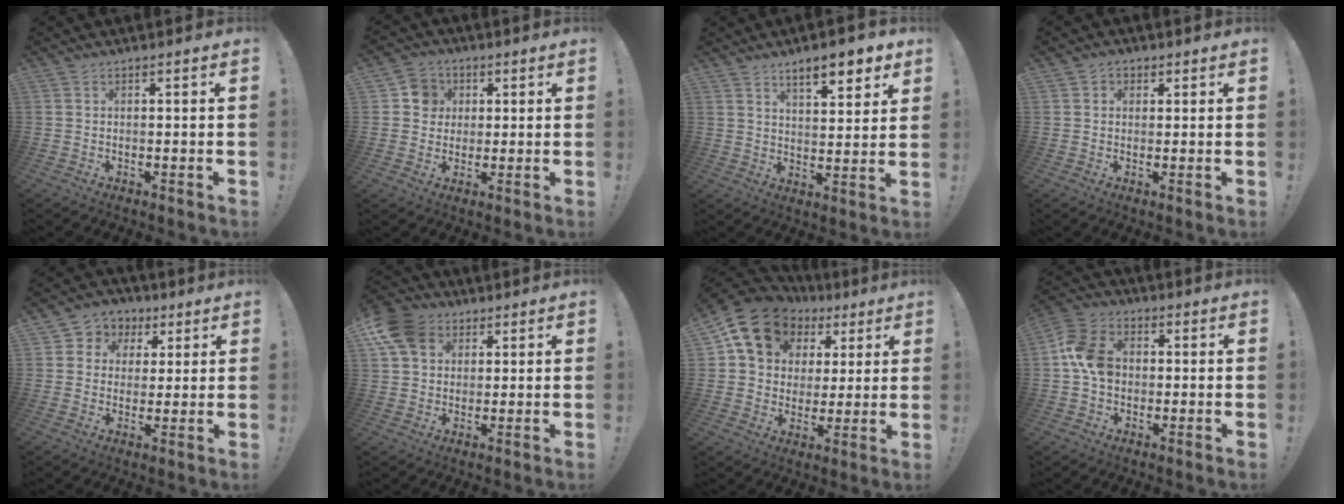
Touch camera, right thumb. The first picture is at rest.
{"total": 7.0, "force": [1.4, 6.7, 1.7], "torque": [-0.023, 0.001, 0.028]}
{"total": 8.9, "force": [6.3, 2.5, 5.8], "torque": [-0.083, -0.033, 0.107]}
{"total": 2.1, "force": [0.5, 1.9, 0.8], "torque": [-0.005, -0.001, 0.007]}
{"total": 6.6, "force": [1.1, 6.3, 1.5], "torque": [-0.015, -0.004, 0.024]}
{"total": 11.8, "force": [4.6, 9.2, 5.8], "torque": [-0.110, -0.015, 0.092]}
{"total": 15.3, "force": [7.8, 11.4, 6.5], "torque": [-0.102, -0.037, 0.154]}
{"total": 11.8, "force": [0.4, 9.1, 7.6], "torque": [-0.123, 0.014, 0.010]}